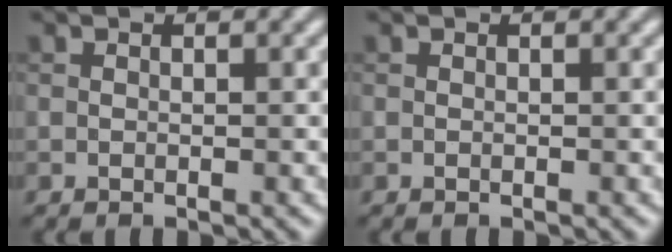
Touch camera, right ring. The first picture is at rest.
{"total": 0.0}